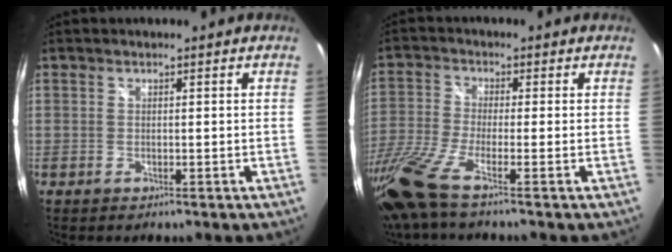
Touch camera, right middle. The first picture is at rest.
{"total": 11.4, "force": [-8.3, 0.0, 7.8], "torque": [-0.182, -0.041, -0.166]}